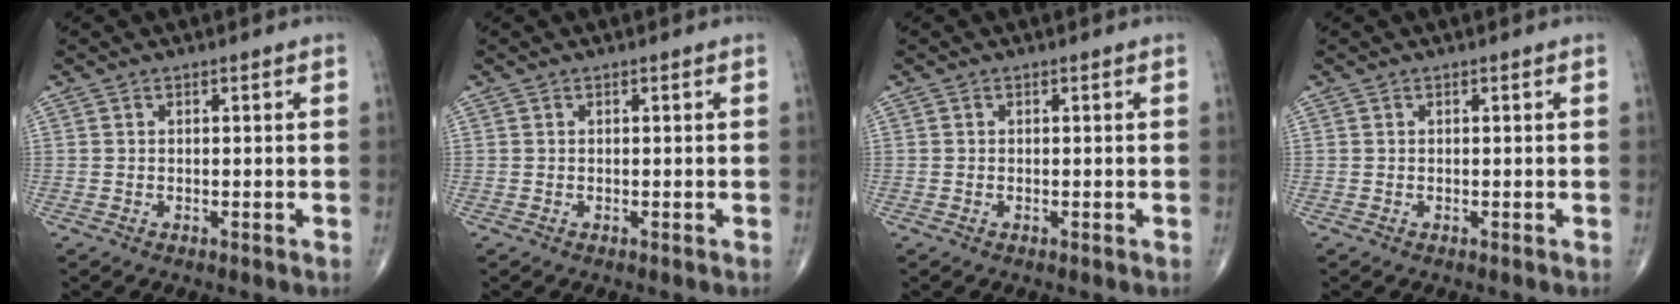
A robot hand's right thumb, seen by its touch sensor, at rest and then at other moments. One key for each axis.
{"total": 0.0}
{"total": 0.0}
{"total": 0.0}